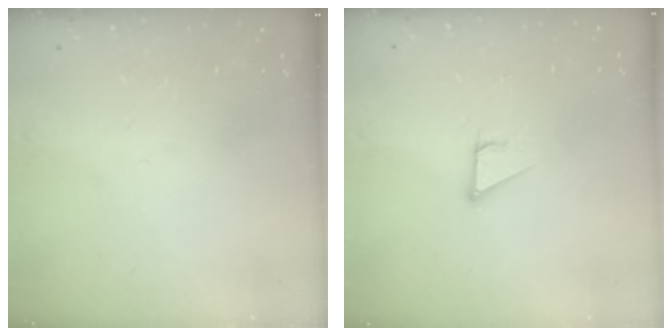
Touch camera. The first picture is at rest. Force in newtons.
{"total": 2.8, "press": 2.8, "slide": 0.2}